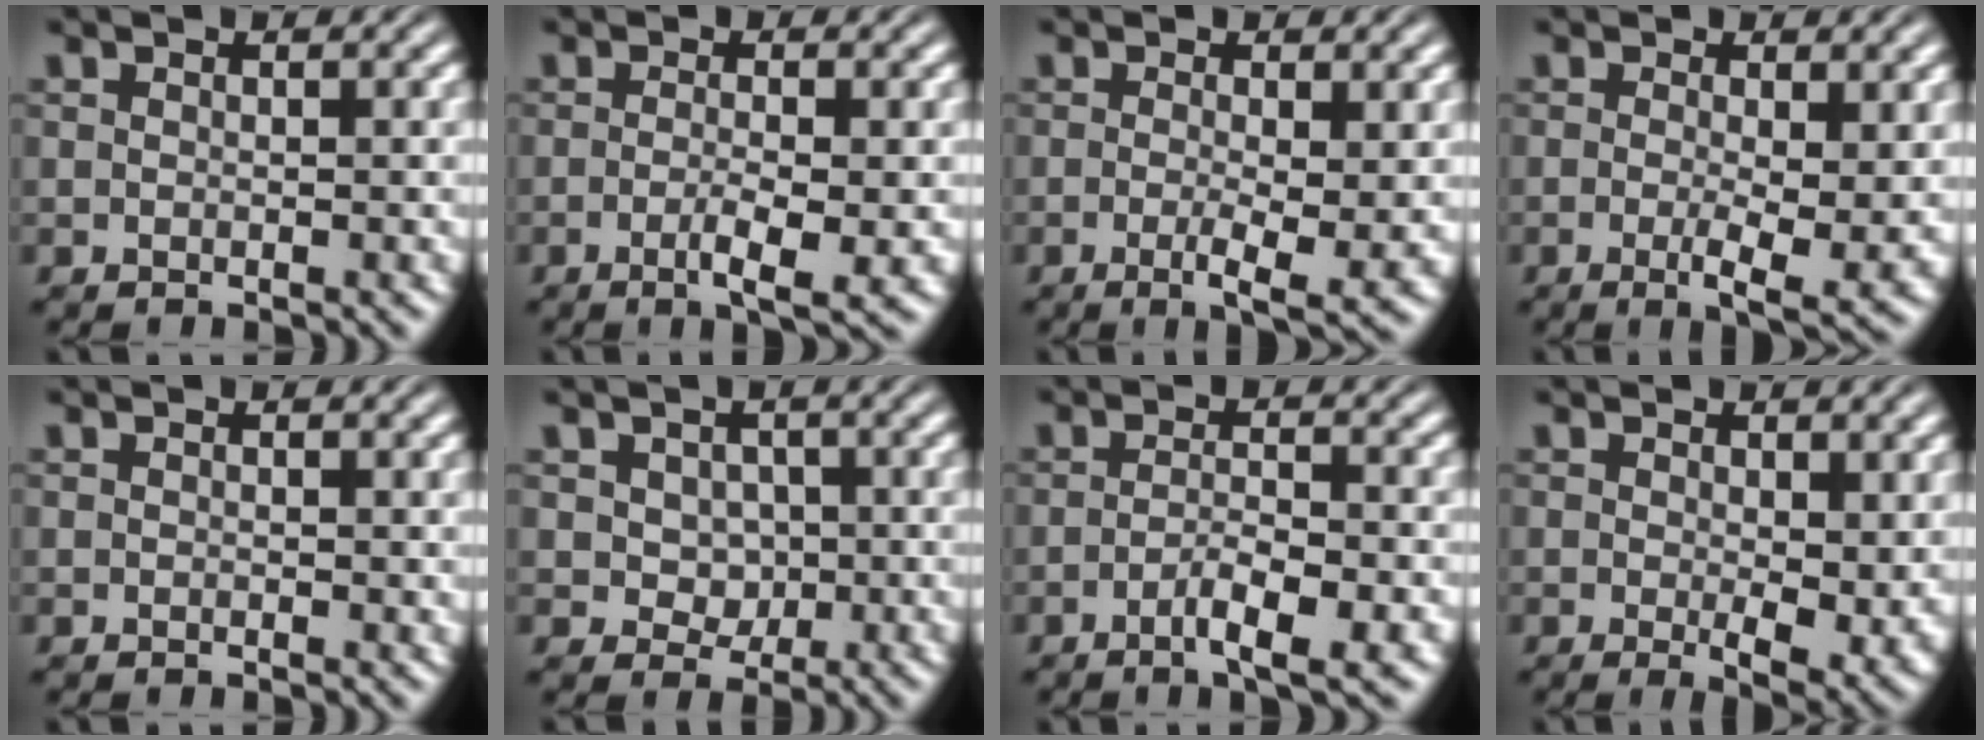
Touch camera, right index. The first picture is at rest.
{"total": 3.0, "force": [-1.1, 0.1, 2.8], "torque": [-0.047, -0.010, -0.018]}
{"total": 3.8, "force": [-1.3, 0.5, 3.5], "torque": [-0.058, -0.020, -0.016]}
{"total": 4.4, "force": [-1.5, 0.8, 4.1], "torque": [-0.066, -0.027, -0.017]}
{"total": 0.0}
{"total": 2.5, "force": [0.3, 2.2, 1.0], "torque": [-0.012, -0.017, 0.015]}
{"total": 3.3, "force": [-2.0, -0.1, 2.6], "torque": [-0.038, -0.006, -0.032]}
{"total": 3.8, "force": [-0.5, 1.3, 3.6], "torque": [-0.047, -0.024, -0.001]}